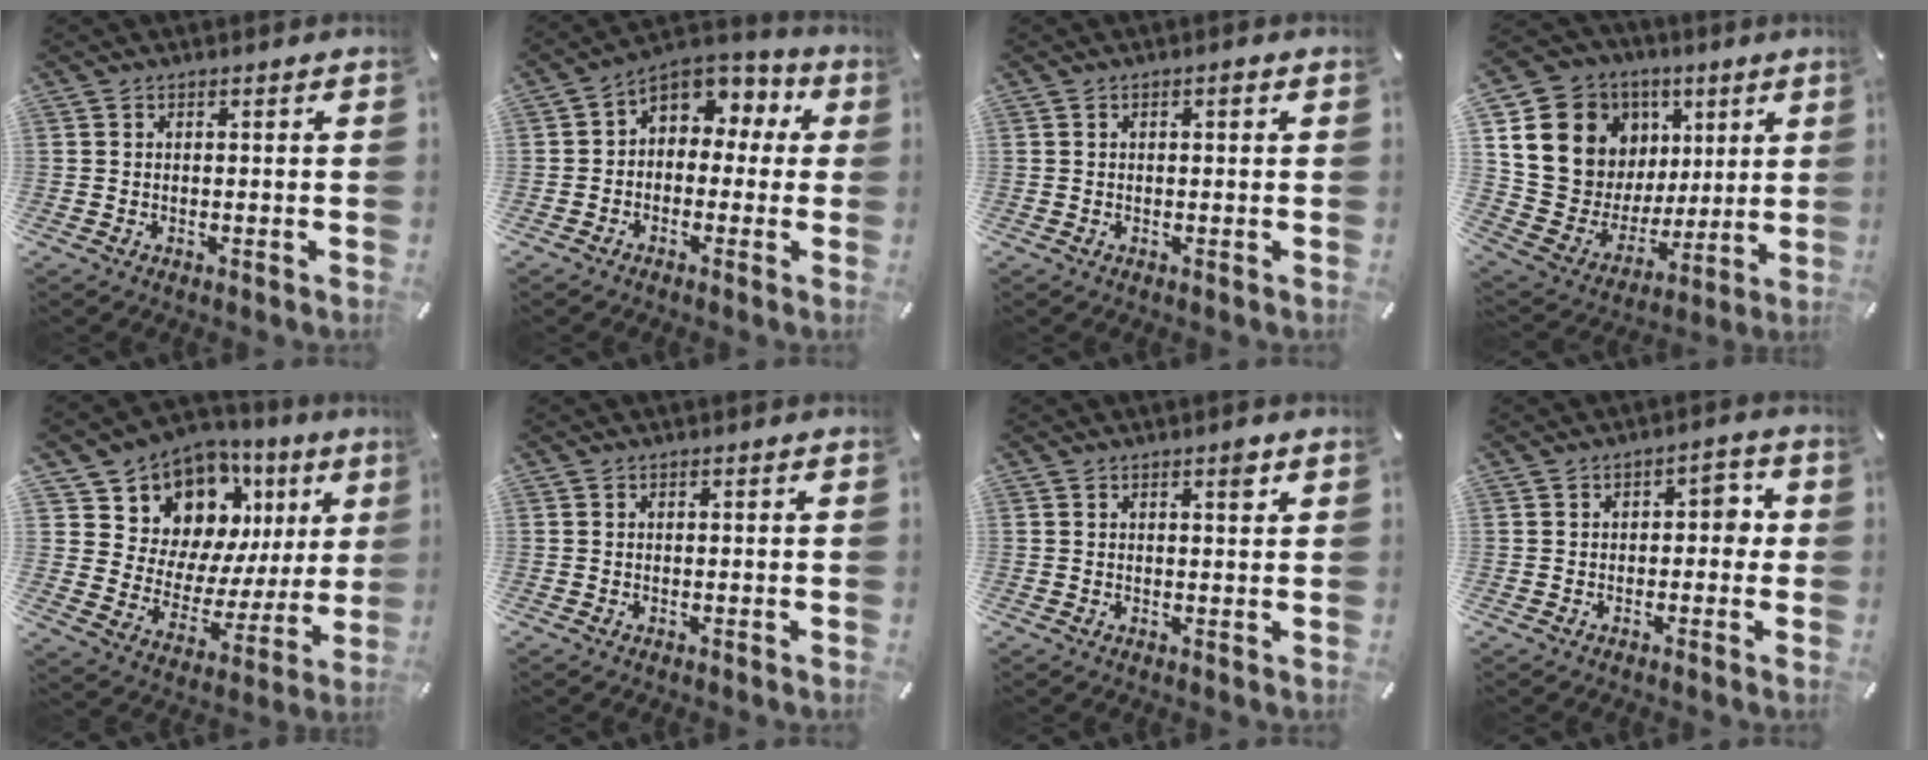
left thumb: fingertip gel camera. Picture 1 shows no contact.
{"total": 6.2, "force": [1.4, 5.3, 2.9], "torque": [-0.050, -0.009, 0.024]}
{"total": 1.2, "force": [0.3, 0.5, 1.0], "torque": [-0.013, 0.001, 0.001]}
{"total": 16.4, "force": [6.5, 14.2, 5.2], "torque": [-0.081, -0.052, 0.145]}
{"total": 11.6, "force": [8.7, 7.5, 1.8], "torque": [-0.037, -0.105, 0.159]}
{"total": 0.0}
{"total": 2.3, "force": [1.3, 0.6, 1.8], "torque": [-0.021, -0.003, 0.018]}
{"total": 4.0, "force": [-0.2, 2.4, 3.2], "torque": [-0.039, 0.006, -0.015]}